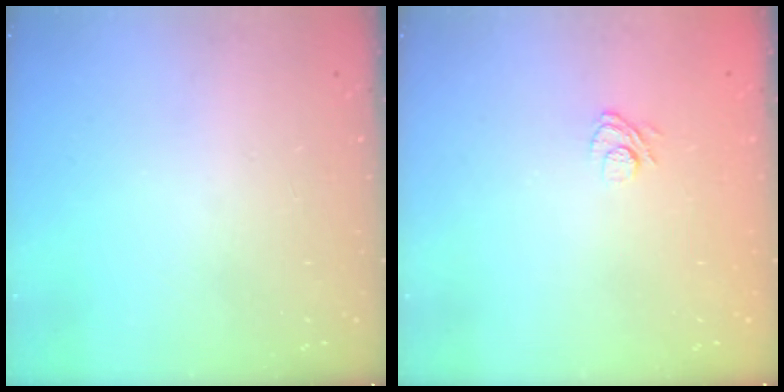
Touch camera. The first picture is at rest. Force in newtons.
{"total": 6.1, "press": 5.9, "slide": 1.3}